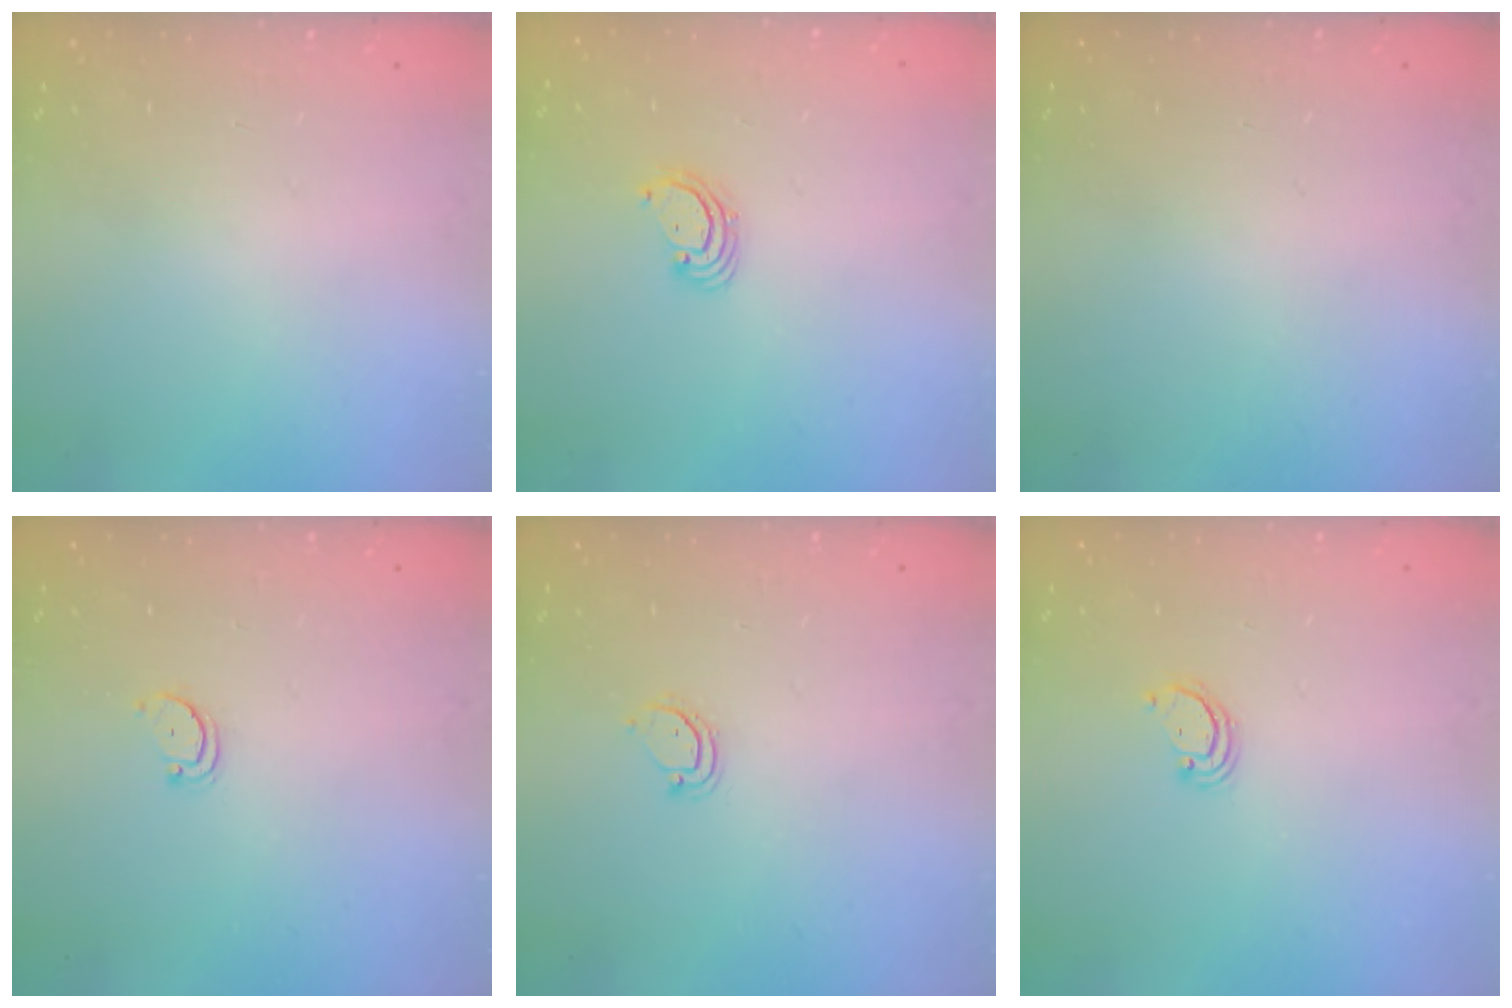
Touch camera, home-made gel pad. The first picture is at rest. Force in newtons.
{"total": 3.3, "press": 3.3, "slide": 0.3}
{"total": 0.0}
{"total": 2.3, "press": 2.3, "slide": 0.2}
{"total": 3.0, "press": 3.0, "slide": 0.2}
{"total": 2.2, "press": 2.2, "slide": 0.2}